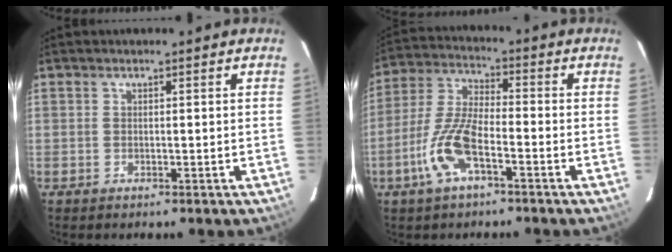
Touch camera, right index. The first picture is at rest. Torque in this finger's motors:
{"motor_torque": [0.95, -0.75, 0.26, 0.09]}